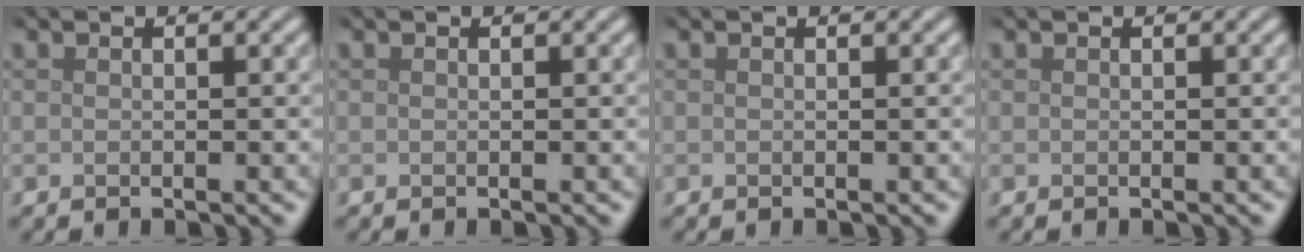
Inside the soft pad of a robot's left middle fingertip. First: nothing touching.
{"total": 0.0}
{"total": 0.0}
{"total": 0.0}